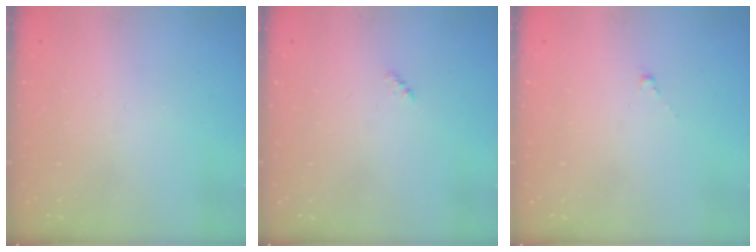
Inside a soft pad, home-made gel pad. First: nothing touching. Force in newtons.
{"total": 2.4, "press": 2.4, "slide": 0.5}
{"total": 0.5, "press": 0.3, "slide": 0.4}